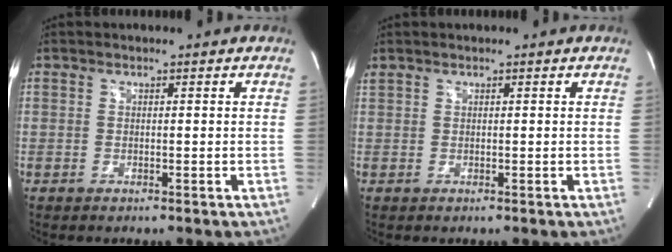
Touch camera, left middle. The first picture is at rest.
{"total": 0.5, "force": [0.5, 0.0, 0.1], "torque": [-0.018, 0.014, 0.018]}